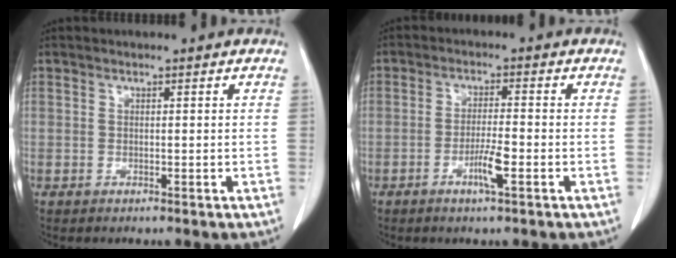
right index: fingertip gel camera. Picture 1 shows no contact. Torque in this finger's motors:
{"motor_torque": [0.00, 0.09, -0.01, 0.04]}